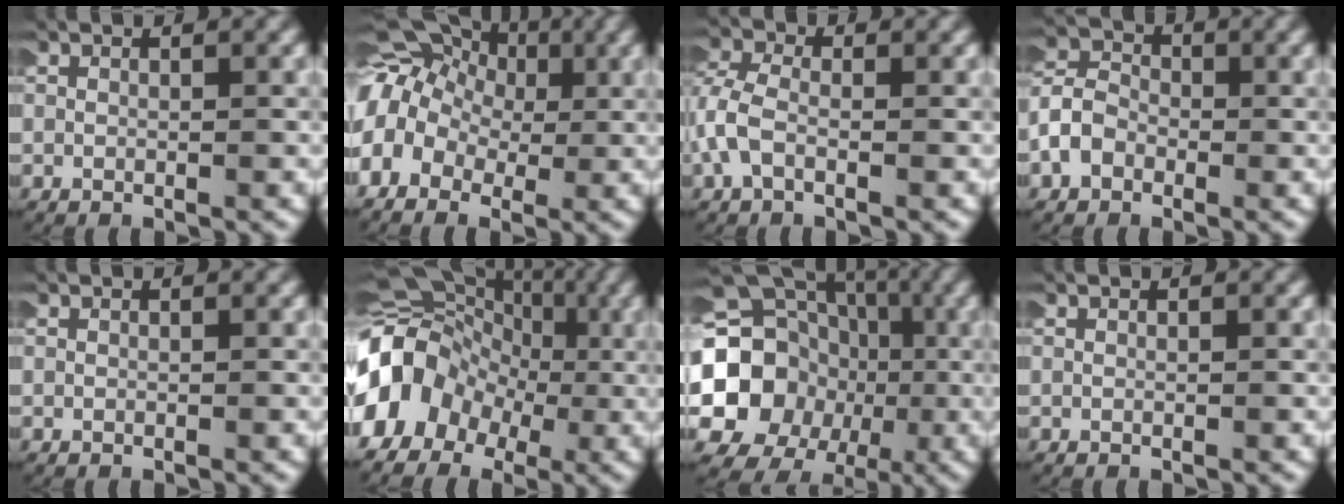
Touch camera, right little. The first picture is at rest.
{"total": 9.0, "force": [0.5, 7.6, 4.8], "torque": [-0.108, -0.007, 0.000]}
{"total": 3.1, "force": [0.0, 2.3, 2.1], "torque": [-0.057, -0.004, -0.003]}
{"total": 4.3, "force": [-0.5, 3.7, 2.2], "torque": [-0.060, 0.001, -0.013]}
{"total": 0.0}
{"total": 14.3, "force": [0.5, 12.3, 7.3], "torque": [-0.183, -0.017, 0.002]}
{"total": 17.1, "force": [-0.9, 15.1, 8.1], "torque": [-0.195, -0.039, -0.018]}
{"total": 0.0}